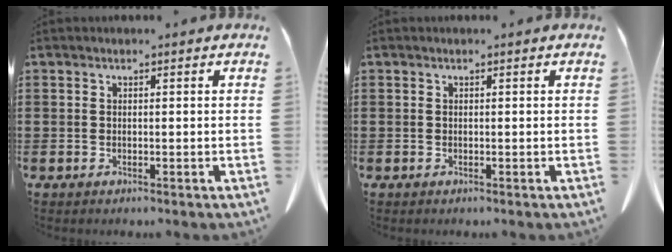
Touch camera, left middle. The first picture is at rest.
{"total": 0.0}